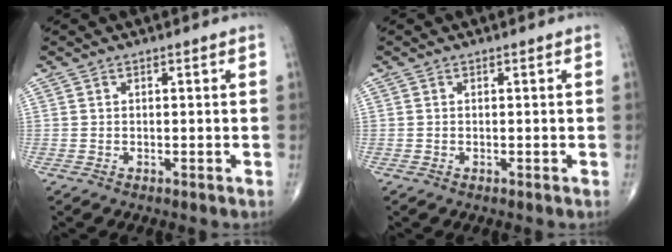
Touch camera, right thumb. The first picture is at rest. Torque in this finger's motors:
{"motor_torque": [0.30, -0.13, 0.02, 0.06, 0.01]}